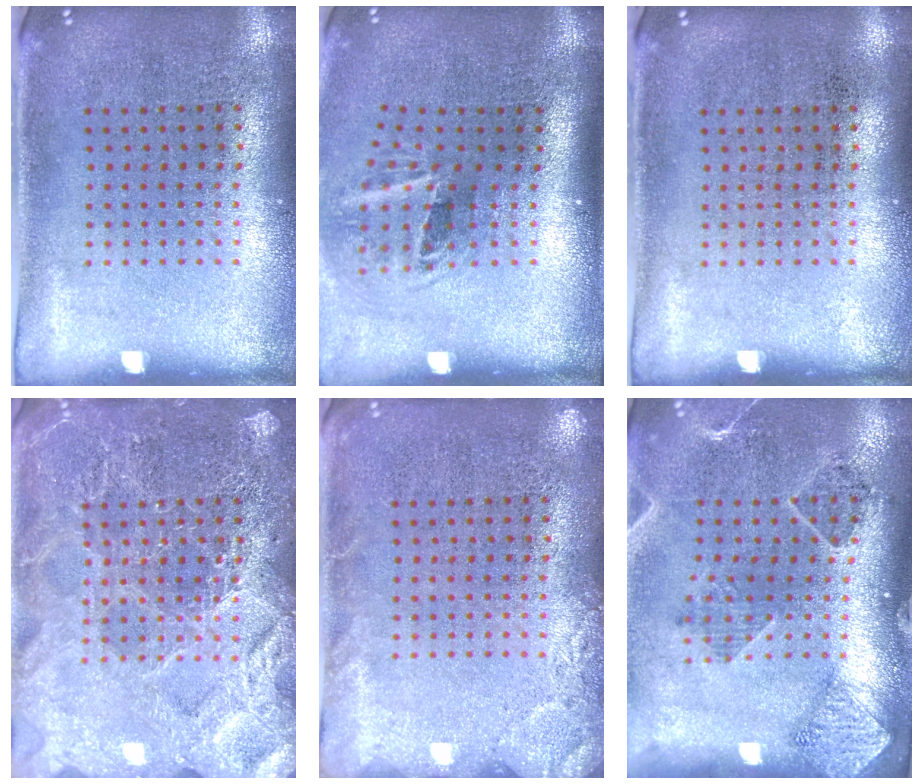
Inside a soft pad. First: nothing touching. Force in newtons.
{"total": 2.0, "press": 1.2, "slide": 1.6}
{"total": 0.0}
{"total": 3.9, "press": 3.9, "slide": 0.5}
{"total": 2.0, "press": 2.0, "slide": 0.3}
{"total": 1.4, "press": 1.4, "slide": 0.1}